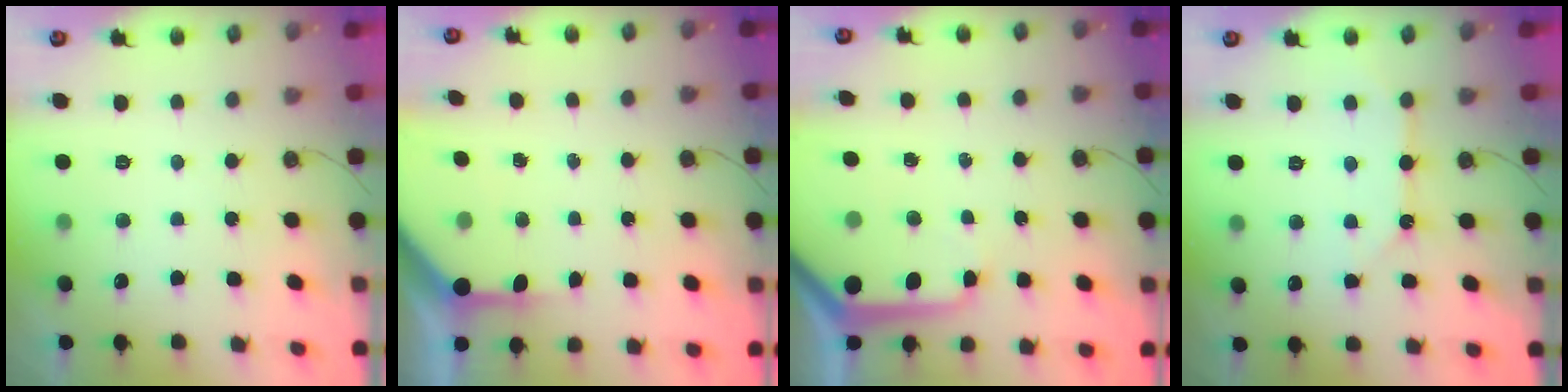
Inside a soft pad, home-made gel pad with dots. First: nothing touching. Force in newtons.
{"total": 6.0, "press": 6.0, "slide": 0.5}
{"total": 9.1, "press": 9.1, "slide": 0.9}
{"total": 9.0, "press": 9.0, "slide": 1.0}